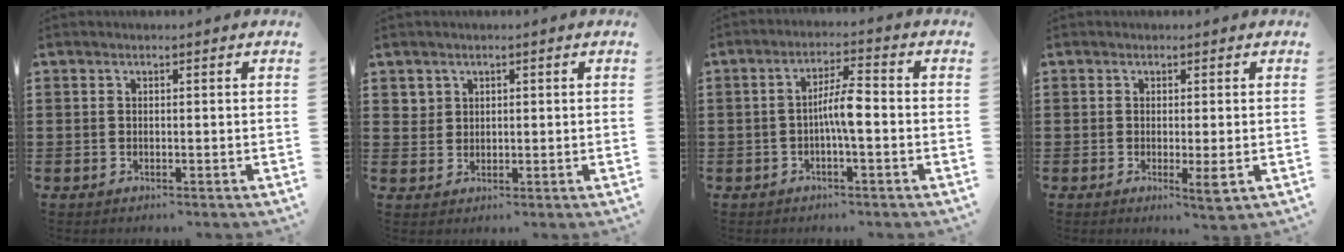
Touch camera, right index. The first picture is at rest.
{"total": 2.1, "force": [1.3, 1.6, 0.3], "torque": [-0.013, 0.009, 0.025]}
{"total": 4.8, "force": [-0.9, 0.8, 4.7], "torque": [-0.092, 0.005, -0.023]}
{"total": 3.2, "force": [-0.6, 0.3, 3.2], "torque": [-0.055, -0.012, -0.007]}